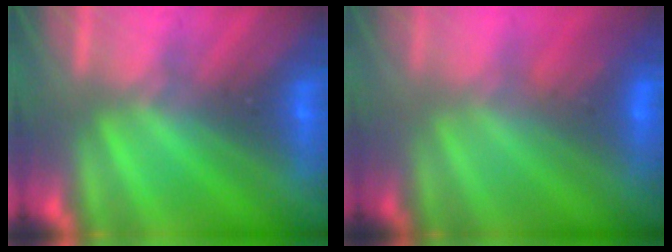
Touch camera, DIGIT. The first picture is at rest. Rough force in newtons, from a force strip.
{"total": 2.9}